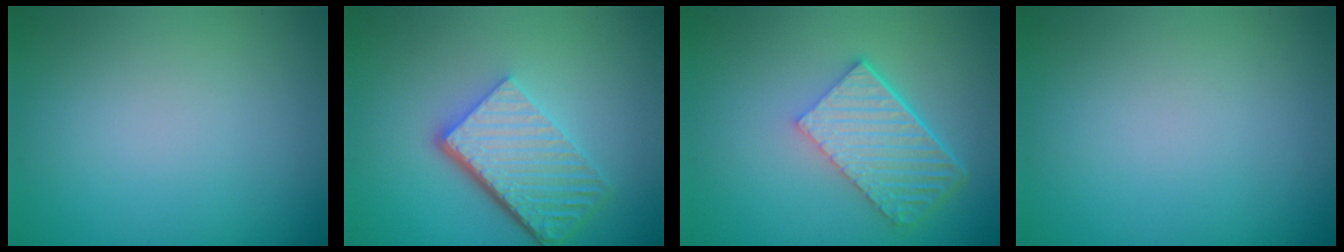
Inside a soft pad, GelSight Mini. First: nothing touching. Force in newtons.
{"total": 6.0, "press": 4.1, "slide": 4.4}
{"total": 5.7, "press": 3.9, "slide": 4.1}
{"total": 0.0}